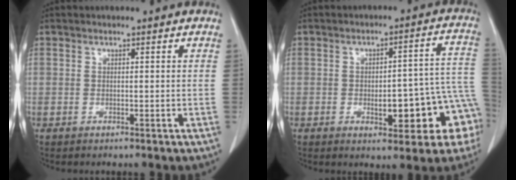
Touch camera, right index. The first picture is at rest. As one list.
[{"total": 13.2, "force": [-4.0, 4.1, 11.9], "torque": [-0.097, 0.041, -0.040]}]